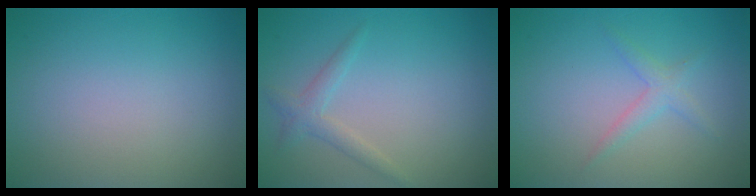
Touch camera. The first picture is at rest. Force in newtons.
{"total": 1.7, "press": 1.7, "slide": 0.1}
{"total": 1.6, "press": 1.6, "slide": 0.1}